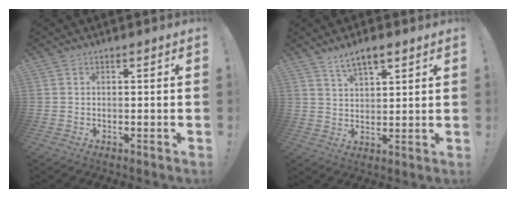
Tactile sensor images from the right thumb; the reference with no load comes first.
{"total": 6.2, "force": [4.3, 2.5, 3.7], "torque": [-0.061, -0.017, 0.077]}